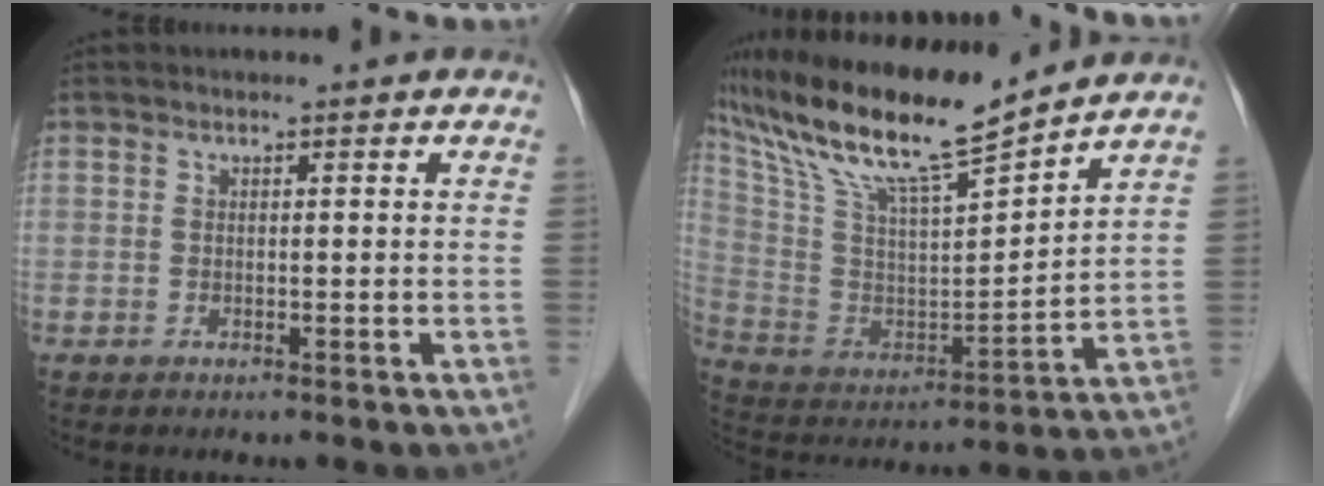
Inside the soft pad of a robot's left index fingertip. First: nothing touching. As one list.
[{"total": 17.9, "force": [14.9, 0.9, 10.0], "torque": [-0.194, 0.005, 0.278]}]